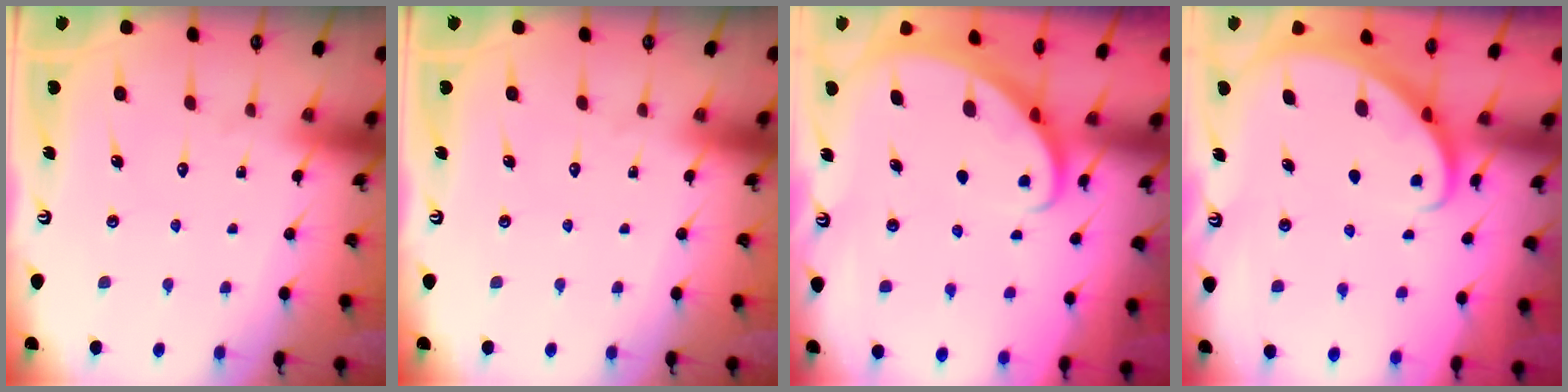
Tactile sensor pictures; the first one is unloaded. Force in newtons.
{"total": 0.0}
{"total": 2.8, "press": 2.8, "slide": 0.2}
{"total": 2.8, "press": 2.8, "slide": 0.2}